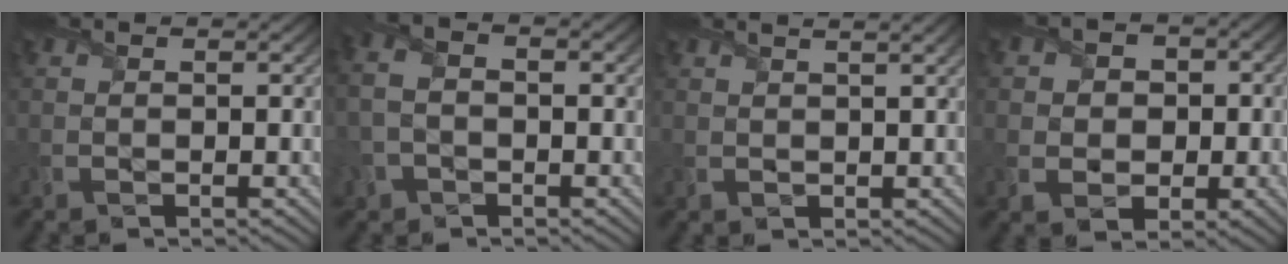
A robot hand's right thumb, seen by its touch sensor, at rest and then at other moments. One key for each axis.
{"total": 5.4, "fx": -0.4, "fy": 3.7, "fz": 3.8, "tx": -0.097, "ty": 0.011, "tz": -0.011}
{"total": 1.7, "fx": 1.5, "fy": -0.3, "fz": 0.8, "tx": -0.015, "ty": 0.001, "tz": 0.028}
{"total": 5.7, "fx": 0.4, "fy": 5.2, "fz": 2.4, "tx": -0.049, "ty": 0.013, "tz": -0.013}